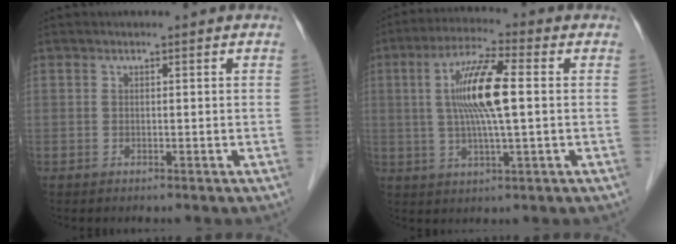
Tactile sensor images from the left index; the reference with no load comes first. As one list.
[{"total": 10.4, "force": [1.0, 1.1, 10.3], "torque": [-0.206, 0.006, 0.015]}]